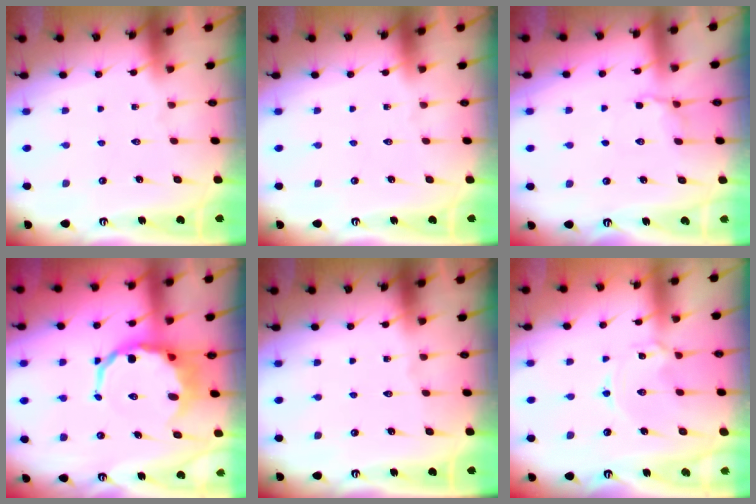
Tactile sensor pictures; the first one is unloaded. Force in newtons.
{"total": 0.0}
{"total": 5.7, "press": 5.3, "slide": 1.9}
{"total": 8.3, "press": 7.9, "slide": 2.5}
{"total": 0.0}
{"total": 1.8, "press": 1.7, "slide": 0.3}